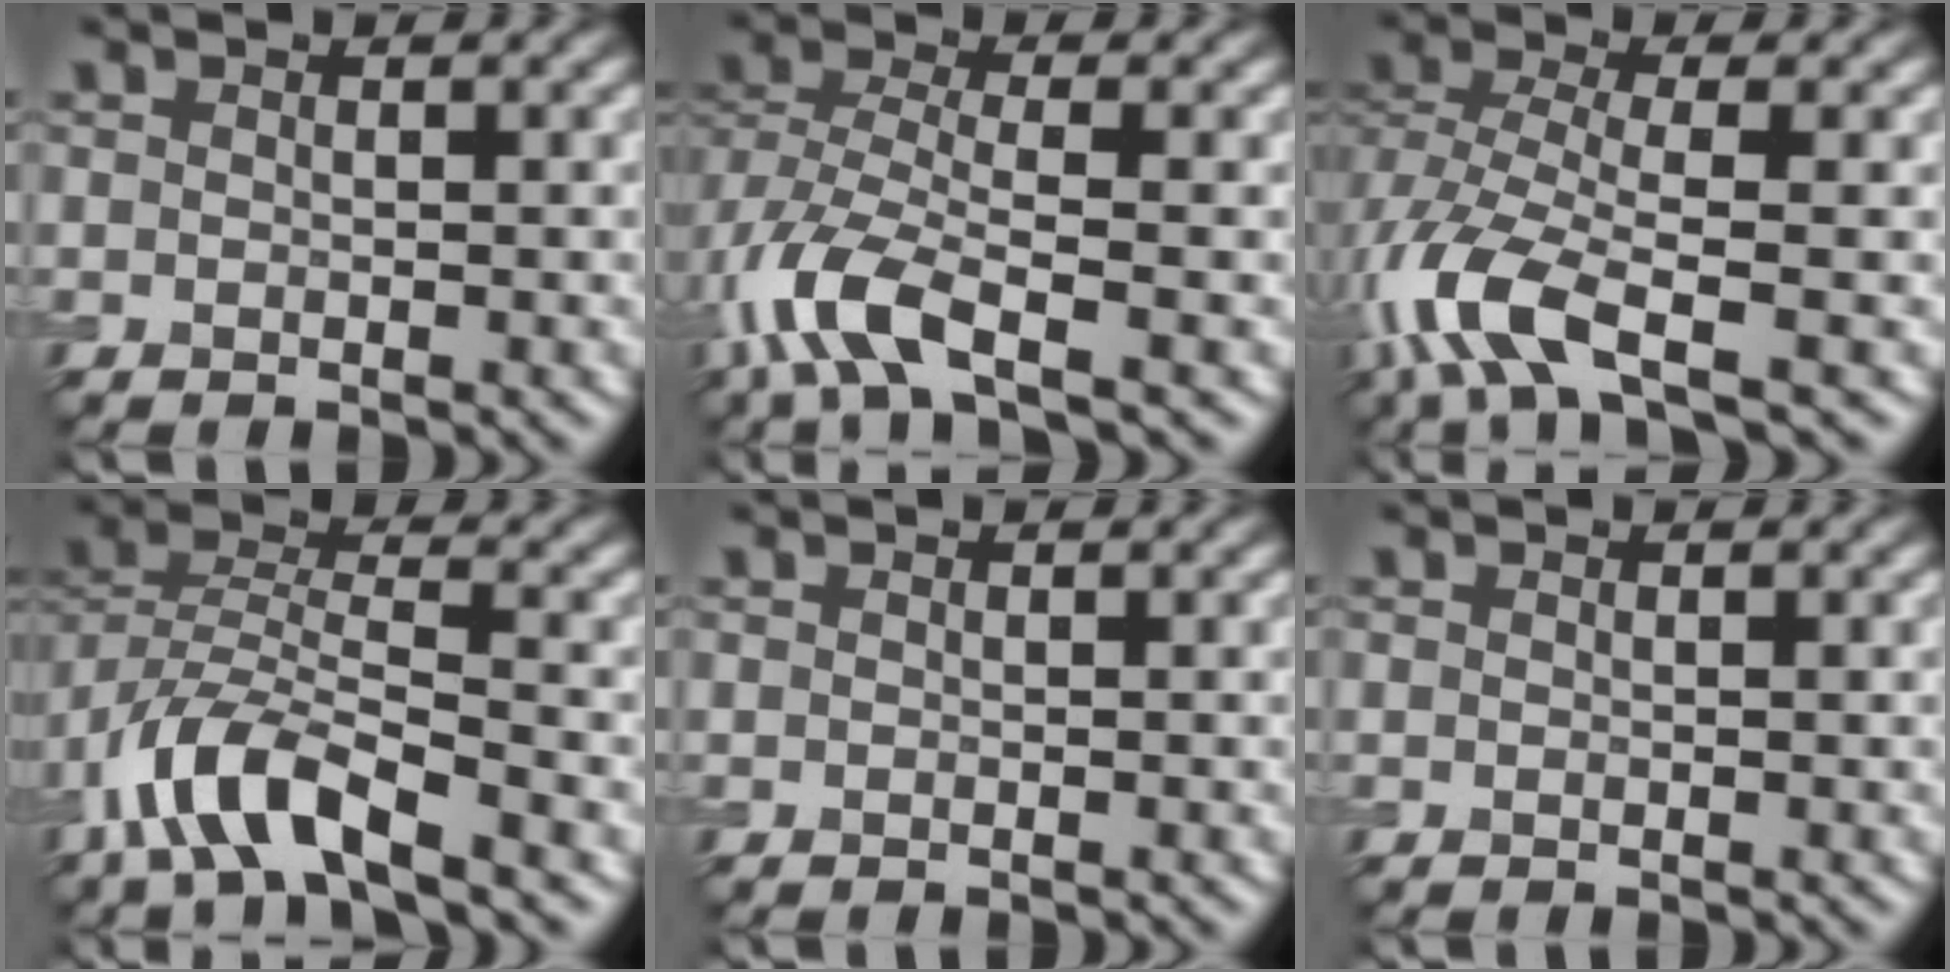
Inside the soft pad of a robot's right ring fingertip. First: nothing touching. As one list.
[{"total": 7.0, "force": [-3.5, 2.8, 5.4], "torque": [-0.130, -0.004, -0.081]}, {"total": 7.8, "force": [-3.5, 3.0, 6.2], "torque": [-0.153, 0.000, -0.083]}, {"total": 7.9, "force": [-4.7, 2.8, 5.6], "torque": [-0.111, 0.000, -0.097]}, {"total": 0.0}, {"total": 0.0}]